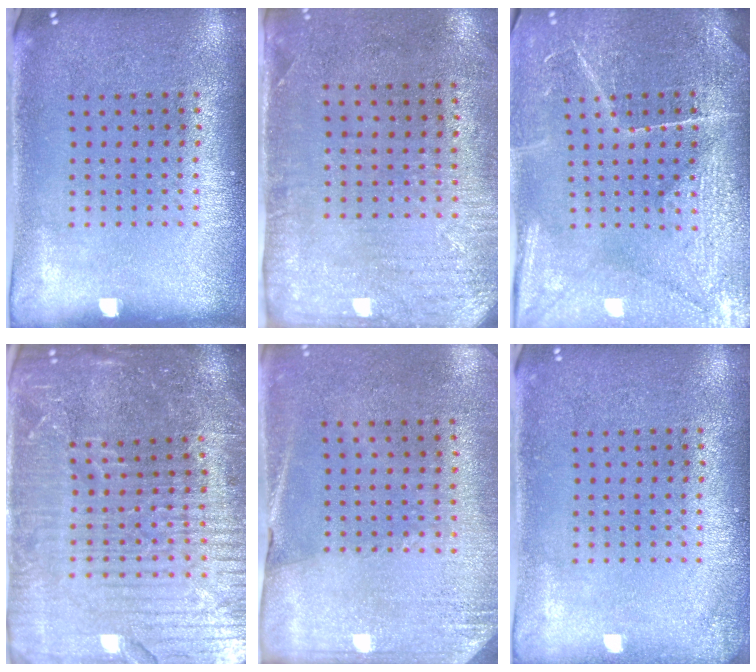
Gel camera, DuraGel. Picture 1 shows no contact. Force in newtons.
{"total": 2.9, "press": 2.3, "slide": 1.7}
{"total": 3.9, "press": 3.8, "slide": 1.1}
{"total": 6.0, "press": 5.3, "slide": 2.7}
{"total": 2.6, "press": 2.3, "slide": 1.3}
{"total": 0.9, "press": 0.9, "slide": 0.1}